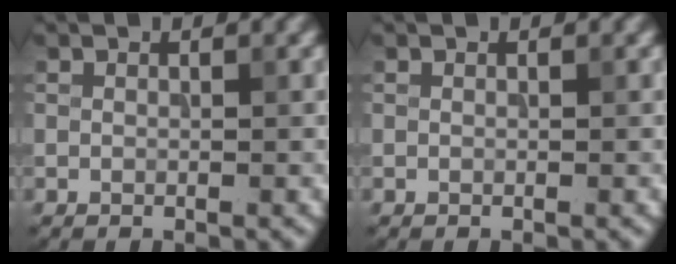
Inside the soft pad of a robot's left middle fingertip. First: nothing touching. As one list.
[{"total": 0.0}]